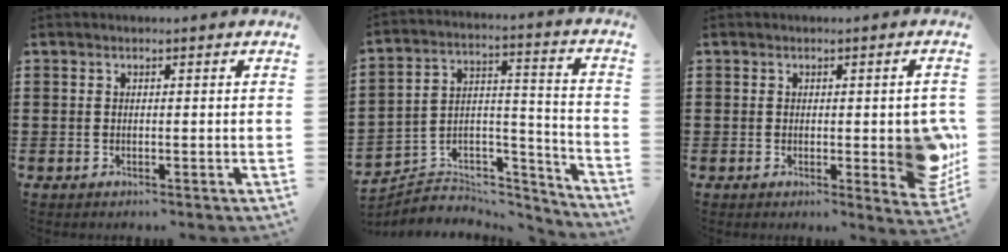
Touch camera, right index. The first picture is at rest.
{"total": 4.1, "force": [-3.2, 2.6, 0.3], "torque": [-0.015, -0.005, -0.065]}
{"total": 6.2, "force": [-0.3, 1.8, 5.9], "torque": [-0.066, -0.016, -0.004]}